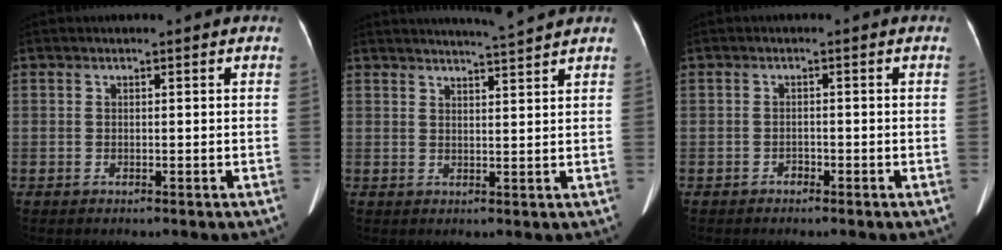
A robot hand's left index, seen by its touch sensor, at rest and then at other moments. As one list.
[{"total": 5.1, "force": [4.8, -1.2, 1.4], "torque": [-0.025, 0.001, 0.065]}, {"total": 0.9, "force": [-0.8, 0.4, 0.2], "torque": [-0.005, 0.000, -0.014]}]